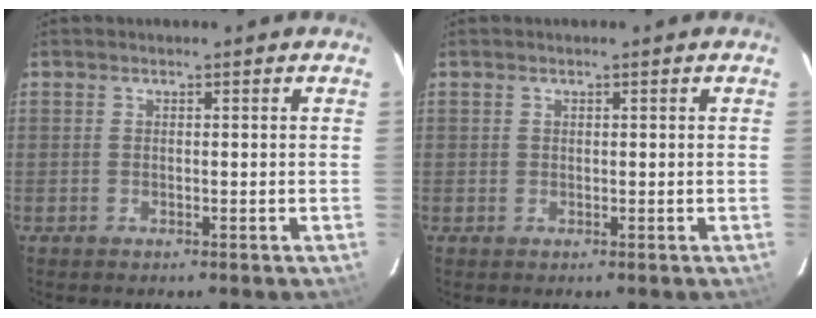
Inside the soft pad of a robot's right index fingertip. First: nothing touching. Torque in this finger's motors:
{"motor_torque": [-0.15, 0.11, -0.03, 0.01]}